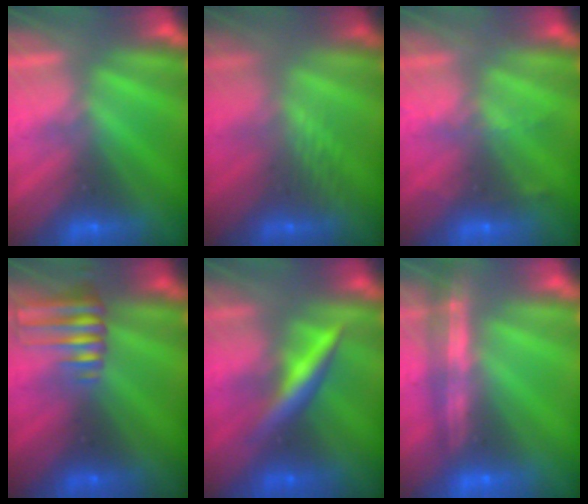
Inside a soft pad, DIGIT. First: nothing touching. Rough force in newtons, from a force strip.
{"total": 2.4}
{"total": 2.3}
{"total": 8.4}
{"total": 2.8}
{"total": 8.3}